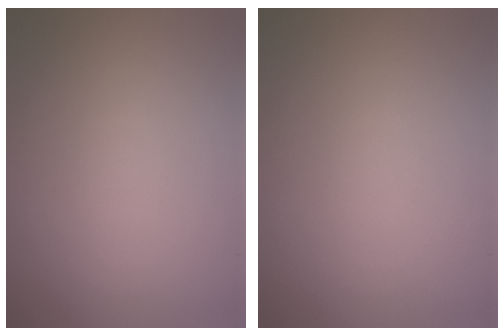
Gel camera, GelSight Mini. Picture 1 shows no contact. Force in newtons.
{"total": 0.0}